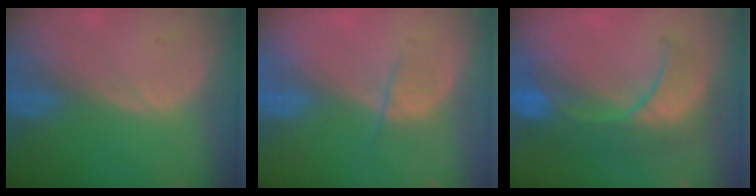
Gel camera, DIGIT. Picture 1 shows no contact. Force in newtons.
{"total": 2.5, "press": 2.3, "slide": 0.9}
{"total": 9.0, "press": 8.8, "slide": 2.0}